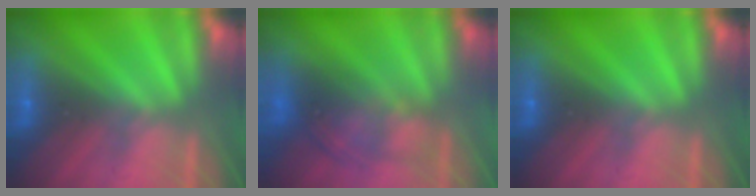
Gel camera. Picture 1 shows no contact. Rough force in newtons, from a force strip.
{"total": 7.0}
{"total": 0.0}